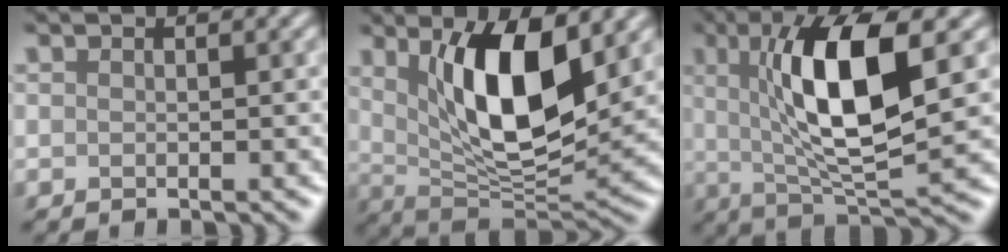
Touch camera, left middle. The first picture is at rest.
{"total": 9.4, "force": [3.2, 3.3, 8.2], "torque": [-0.140, -0.020, 0.058]}
{"total": 9.7, "force": [2.0, 2.6, 9.1], "torque": [-0.151, -0.004, 0.040]}